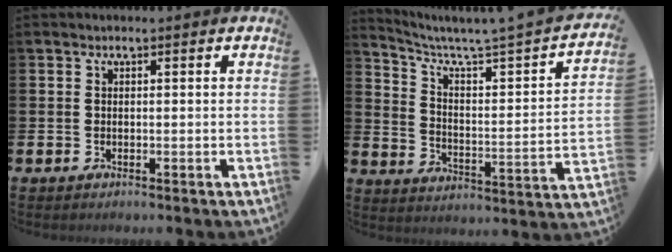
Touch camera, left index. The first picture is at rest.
{"total": 4.7, "force": [3.6, 0.0, 3.1], "torque": [-0.075, -0.044, 0.046]}